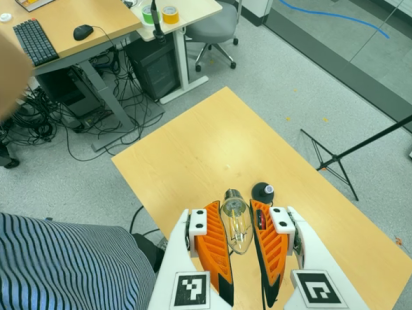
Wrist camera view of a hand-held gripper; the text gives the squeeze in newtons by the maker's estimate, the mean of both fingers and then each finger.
{"total": 20.9, "left": 24.2, "right": 17.5}